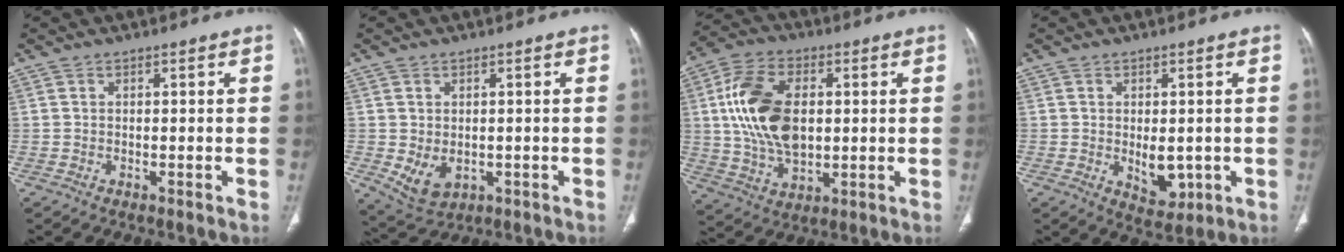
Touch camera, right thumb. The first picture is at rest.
{"total": 5.8, "force": [-0.8, 4.1, 4.0], "torque": [-0.064, -0.007, 0.009]}
{"total": 16.6, "force": [2.1, 10.2, 13.0], "torque": [-0.238, 0.001, 0.043]}
{"total": 5.6, "force": [-0.7, 3.4, 4.4], "torque": [-0.045, -0.011, 0.003]}